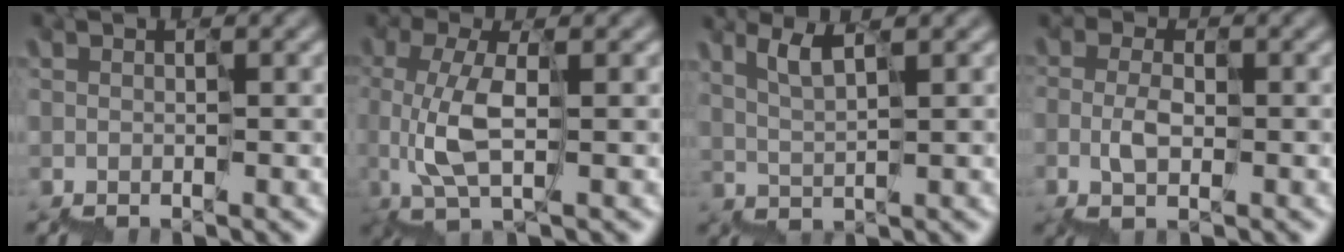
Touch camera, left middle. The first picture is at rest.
{"total": 3.4, "force": [0.3, 1.2, 3.1], "torque": [-0.077, 0.006, 0.015]}
{"total": 2.3, "force": [2.0, 0.4, 1.0], "torque": [-0.020, 0.015, 0.049]}
{"total": 0.9, "force": [-0.2, 0.6, 0.7], "torque": [-0.023, 0.010, 0.000]}